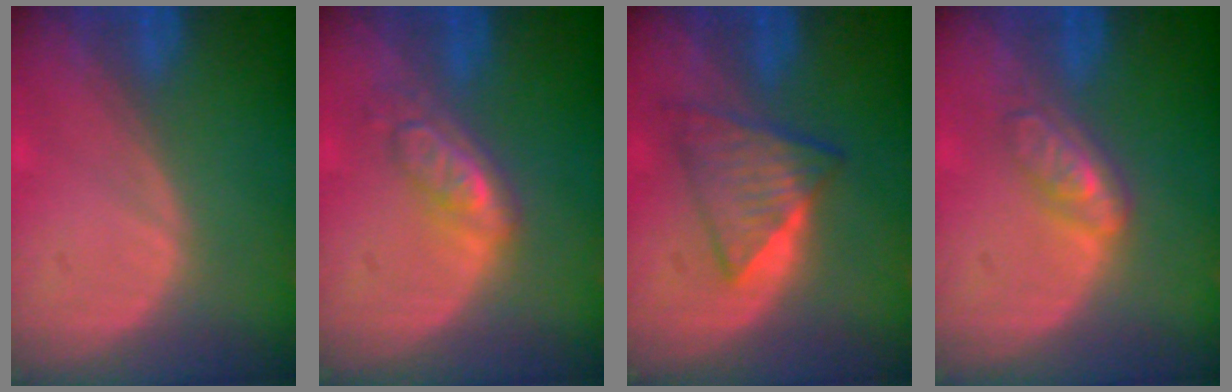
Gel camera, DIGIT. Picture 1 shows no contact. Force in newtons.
{"total": 5.3, "press": 4.6, "slide": 2.6}
{"total": 5.9, "press": 5.8, "slide": 1.1}
{"total": 4.5, "press": 4.1, "slide": 1.8}